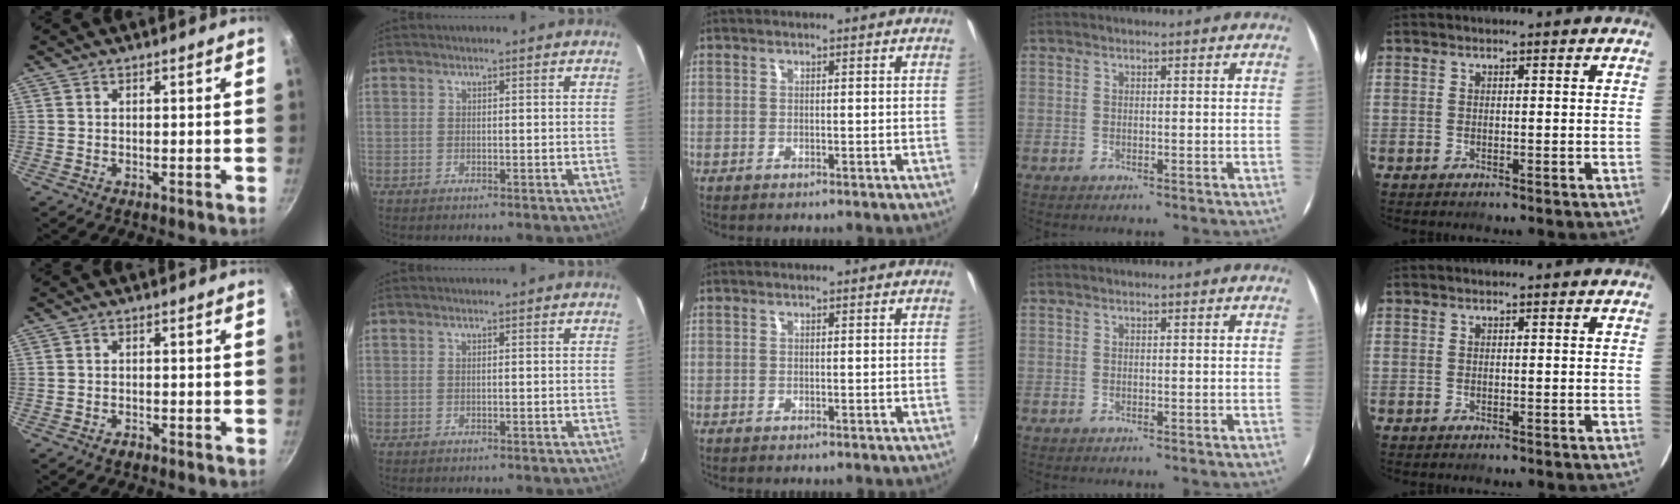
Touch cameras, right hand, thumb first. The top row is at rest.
{"thumb": {"total": 1.3, "force": [-1.0, 0.7, 0.5], "torque": [-0.010, 0.010, -0.017]}}